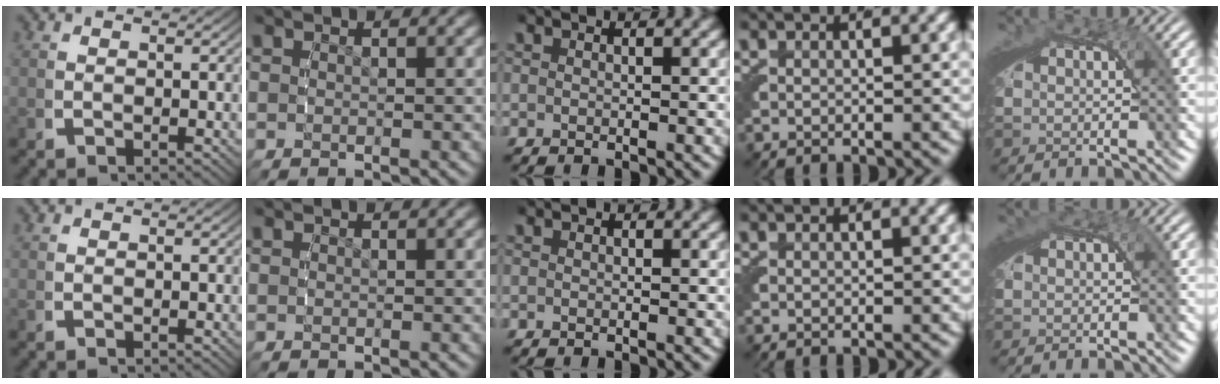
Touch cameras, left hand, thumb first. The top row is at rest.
{"little": {"total": 0.6, "force": [0.3, 0.3, 0.5], "torque": [-0.007, 0.000, 0.004]}}